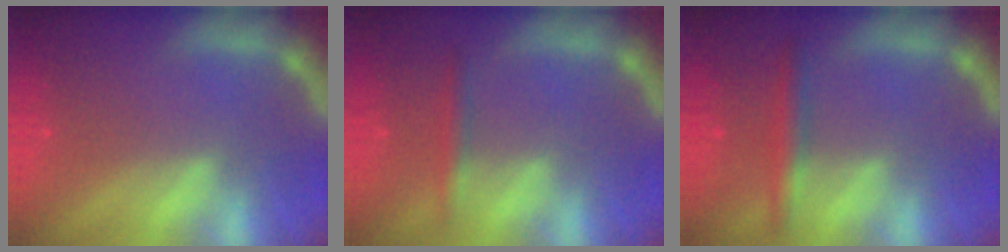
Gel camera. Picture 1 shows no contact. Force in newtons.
{"total": 1.9}
{"total": 3.0}